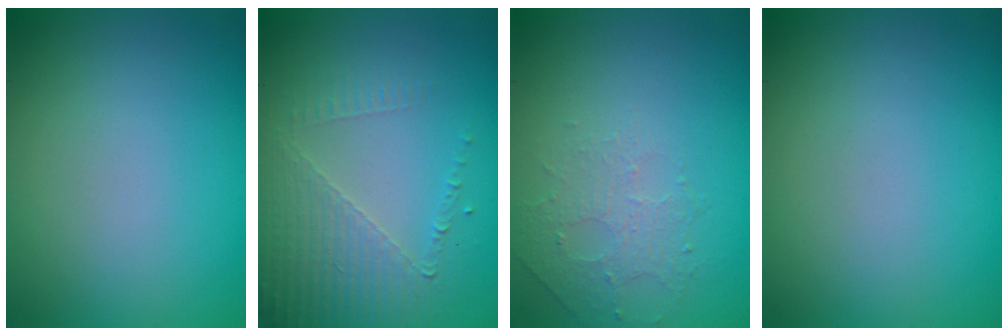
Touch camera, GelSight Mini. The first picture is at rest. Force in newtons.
{"total": 4.9, "press": 2.9, "slide": 3.9}
{"total": 1.5, "press": 1.0, "slide": 1.1}
{"total": 0.0}